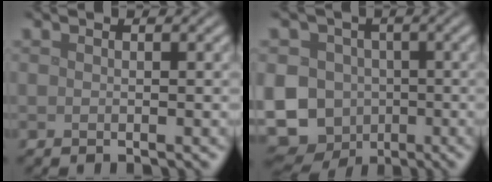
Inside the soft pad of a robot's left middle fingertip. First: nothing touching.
{"total": 13.5, "force": [-3.0, 12.2, 4.9], "torque": [-0.109, -0.014, -0.073]}